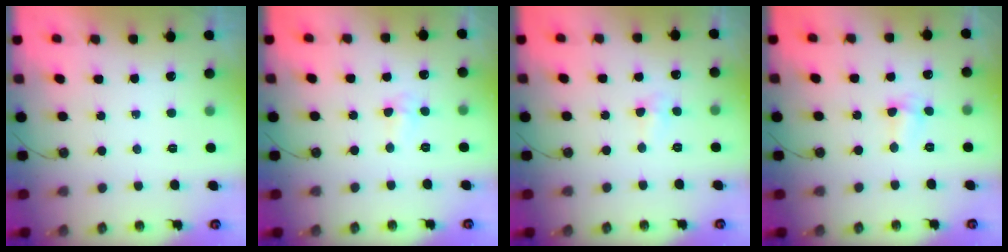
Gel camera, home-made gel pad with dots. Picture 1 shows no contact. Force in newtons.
{"total": 4.0, "press": 2.2, "slide": 3.4}
{"total": 4.3, "press": 2.3, "slide": 3.7}
{"total": 2.8, "press": 2.8, "slide": 0.5}